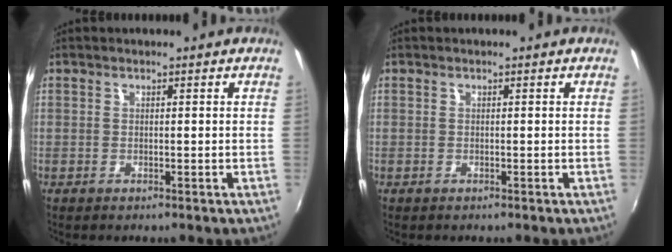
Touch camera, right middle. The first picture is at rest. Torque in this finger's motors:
{"motor_torque": [0.29, -0.44, 0.03, 0.02]}